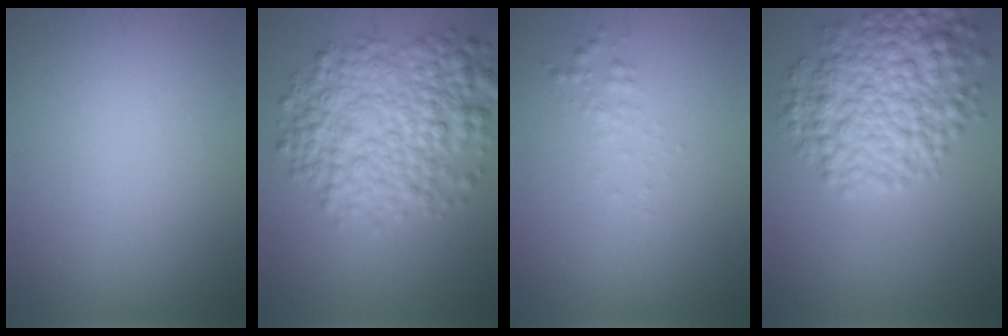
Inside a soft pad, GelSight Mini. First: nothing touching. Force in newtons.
{"total": 7.8, "press": 7.8, "slide": 0.2}
{"total": 0.9, "press": 0.9, "slide": 0.0}
{"total": 7.1, "press": 7.1, "slide": 0.1}